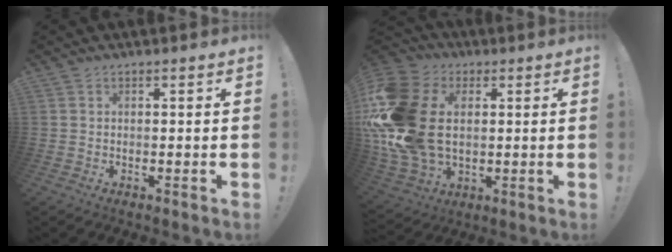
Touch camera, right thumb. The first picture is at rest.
{"total": 26.0, "force": [1.8, 18.5, 18.1], "torque": [-0.370, 0.004, 0.042]}